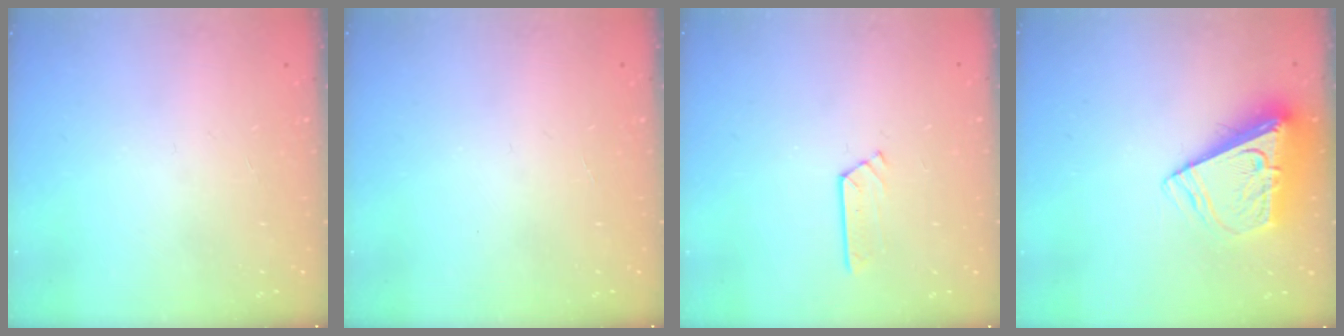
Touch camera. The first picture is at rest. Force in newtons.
{"total": 0.0}
{"total": 2.4, "press": 2.4, "slide": 0.1}
{"total": 9.9, "press": 9.9, "slide": 1.3}